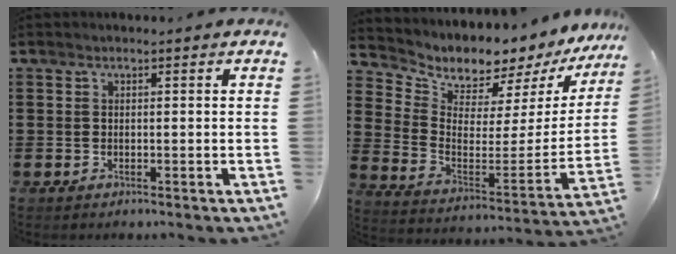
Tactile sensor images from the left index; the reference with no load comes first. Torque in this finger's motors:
{"motor_torque": [1.02, 0.02, 0.22, 0.05]}